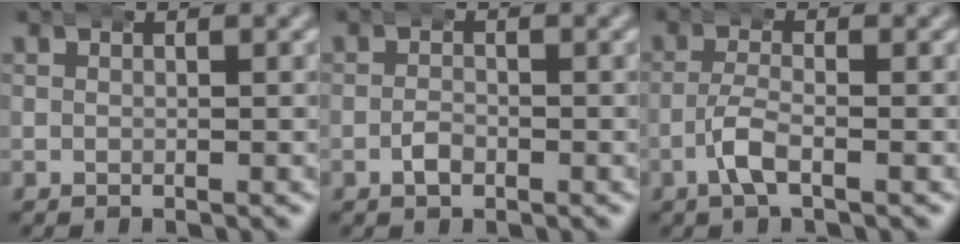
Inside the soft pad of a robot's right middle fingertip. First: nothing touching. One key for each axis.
{"total": 0.9, "fx": -0.6, "fy": 0.5, "fz": 0.5, "tx": -0.011, "ty": -0.001, "tz": -0.017}
{"total": 2.3, "fx": -1.2, "fy": 0.4, "fz": 2.0, "tx": -0.042, "ty": -0.001, "tz": -0.027}